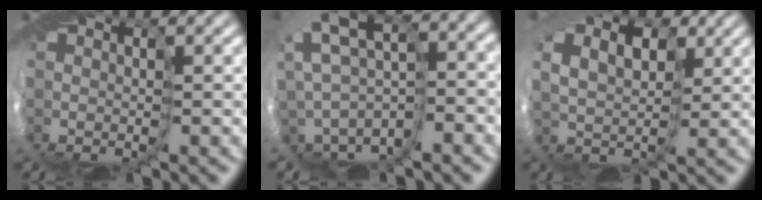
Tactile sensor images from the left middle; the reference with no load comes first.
{"total": 3.4, "force": [0.9, 0.5, 3.3], "torque": [-0.060, 0.027, 0.017]}
{"total": 4.8, "force": [3.1, 3.0, 2.1], "torque": [-0.024, 0.031, 0.036]}